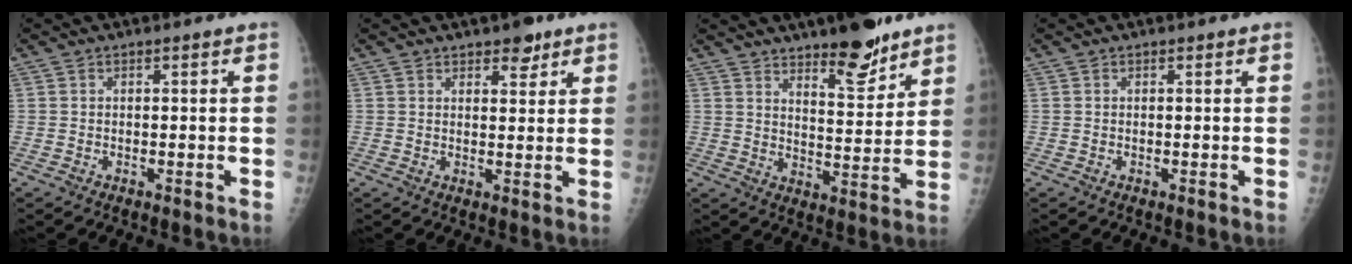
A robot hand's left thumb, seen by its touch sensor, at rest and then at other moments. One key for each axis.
{"total": 4.1, "fx": 2.8, "fy": 2.0, "fz": 2.2, "tx": -0.009, "ty": -0.014, "tz": 0.039}
{"total": 11.6, "fx": 8.3, "fy": 3.6, "fz": 7.2, "tx": -0.080, "ty": -0.059, "tz": 0.130}
{"total": 0.0}